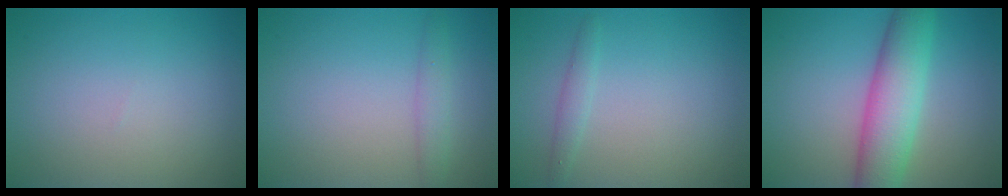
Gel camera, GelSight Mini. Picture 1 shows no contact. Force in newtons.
{"total": 1.7, "press": 1.7, "slide": 0.1}
{"total": 1.3, "press": 1.3, "slide": 0.0}
{"total": 6.8, "press": 6.8, "slide": 0.3}